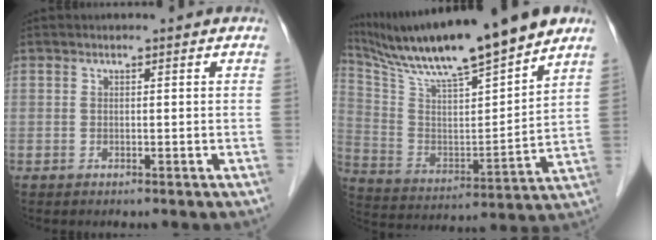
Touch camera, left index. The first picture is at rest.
{"total": 20.3, "force": [17.0, 0.8, 11.0], "torque": [-0.196, 0.003, 0.292]}